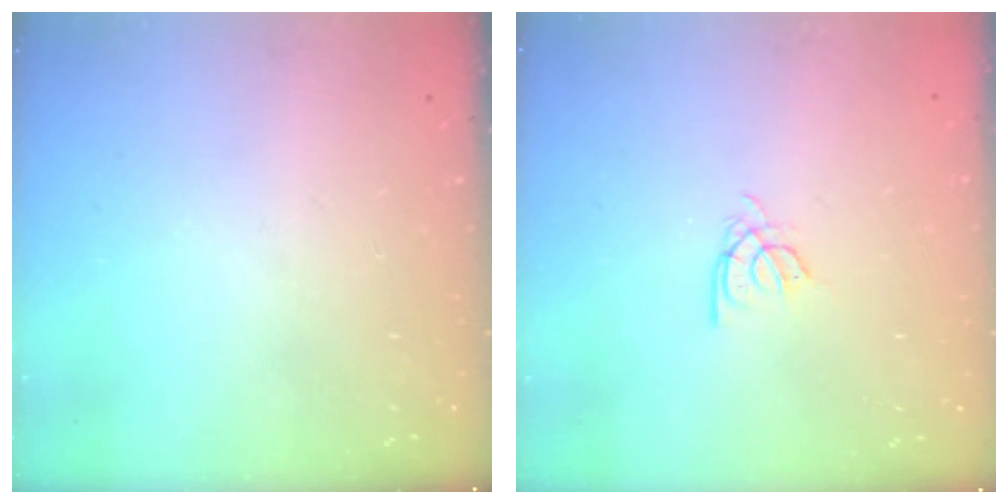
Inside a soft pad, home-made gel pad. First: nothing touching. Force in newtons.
{"total": 2.4, "press": 2.4, "slide": 0.4}